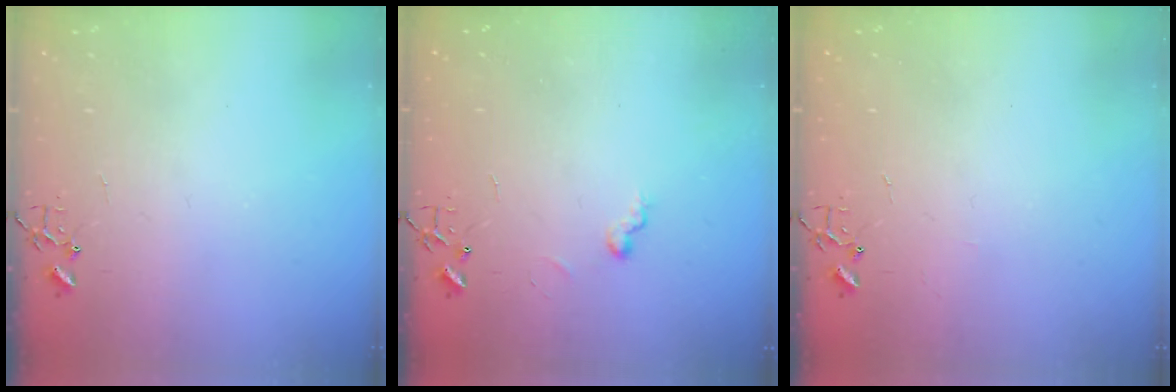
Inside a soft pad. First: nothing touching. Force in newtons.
{"total": 6.2, "press": 6.2, "slide": 0.5}
{"total": 1.8, "press": 1.8, "slide": 0.3}